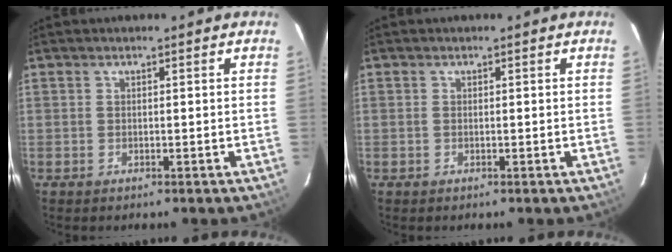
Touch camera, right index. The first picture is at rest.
{"total": 0.0}